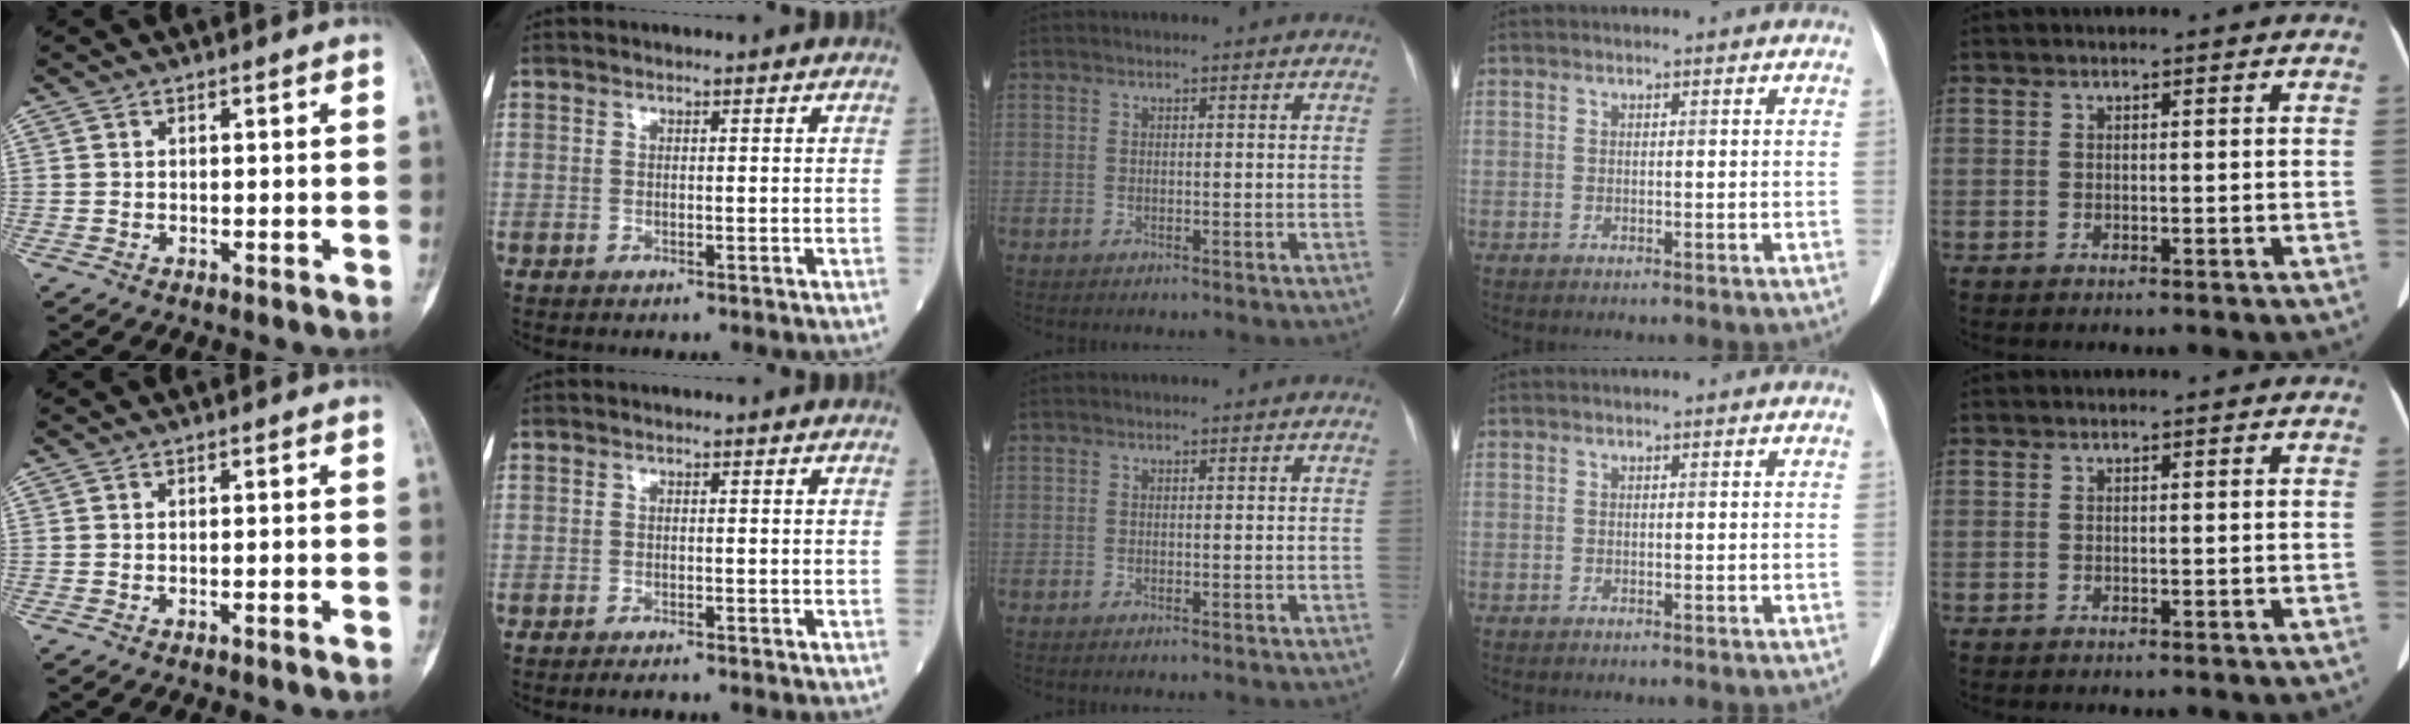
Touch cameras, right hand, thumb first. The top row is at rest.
{"thumb": {"total": 1.0, "force": [-0.6, 0.0, 0.8], "torque": [-0.017, 0.003, -0.006]}, "index": {"total": 1.9, "force": [-1.7, 0.0, 0.9], "torque": [-0.010, -0.001, -0.022]}}